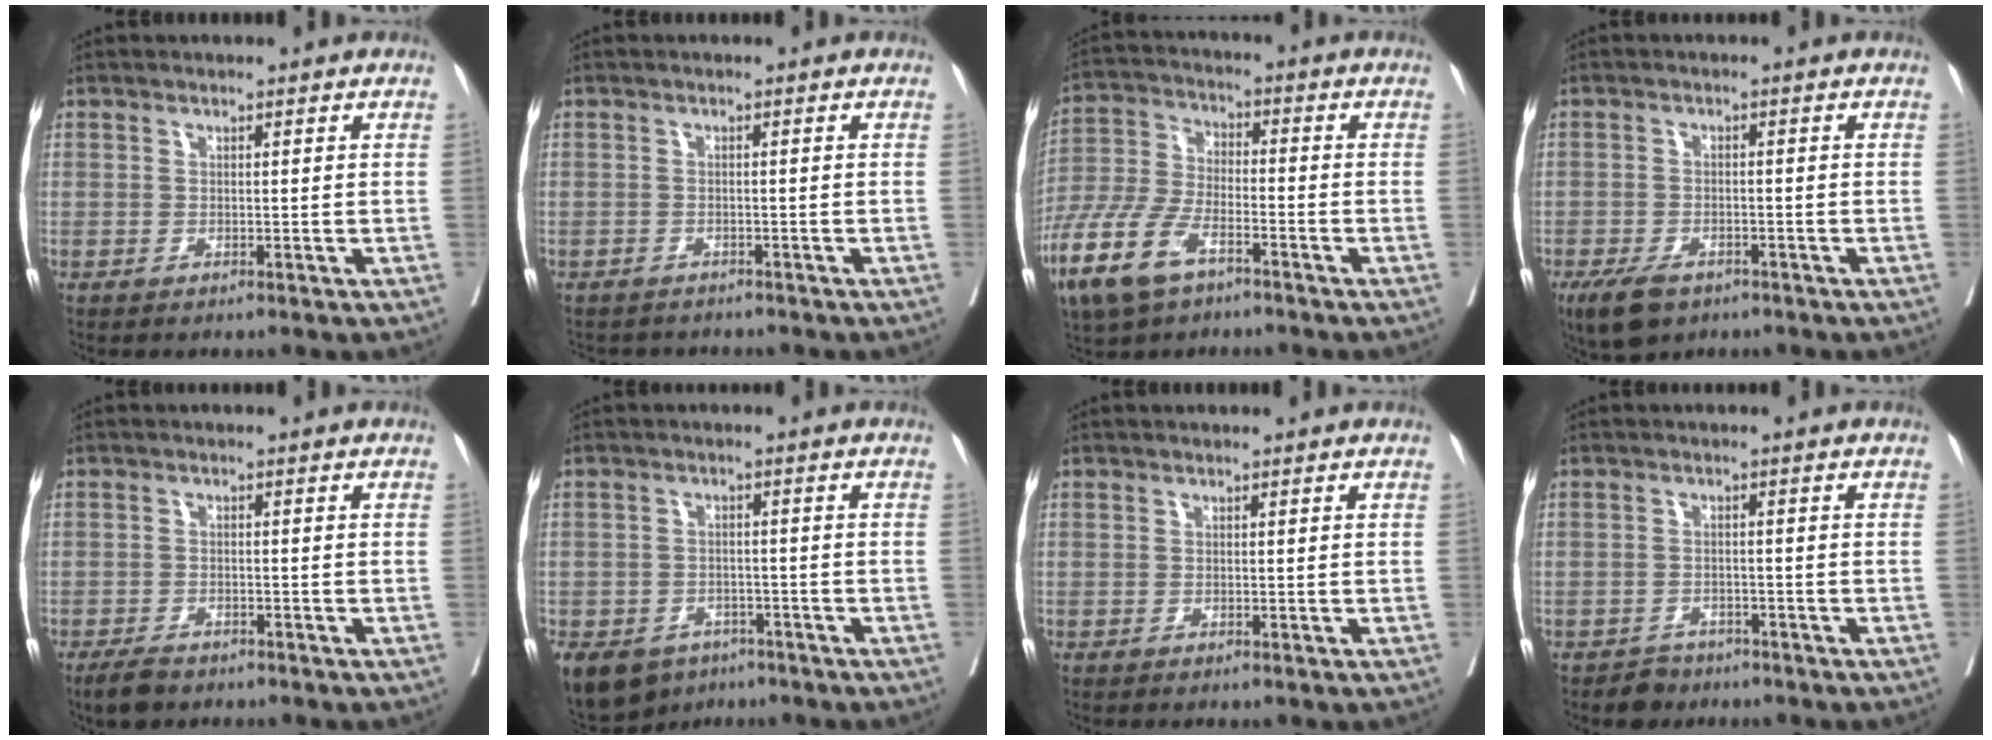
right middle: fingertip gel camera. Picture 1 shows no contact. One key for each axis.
{"total": 4.3, "fx": -4.0, "fy": 1.5, "fz": 0.5, "tx": -0.005, "ty": -0.002, "tz": -0.055}
{"total": 12.1, "fx": -7.0, "fy": 5.1, "fz": 8.5, "tx": -0.200, "ty": -0.015, "tz": -0.136}
{"total": 5.6, "fx": -3.8, "fy": 2.8, "fz": 3.1, "tx": -0.060, "ty": -0.007, "tz": -0.060}
{"total": 3.4, "fx": -2.8, "fy": 1.4, "fz": 1.5, "tx": -0.028, "ty": -0.003, "tz": -0.046}
{"total": 11.3, "fx": -6.8, "fy": 8.1, "fz": 4.0, "tx": -0.101, "ty": -0.011, "tz": -0.094}
{"total": 0.0}
{"total": 2.5, "fx": -1.9, "fy": 1.6, "fz": -0.1, "tx": -0.005, "ty": 0.006, "tz": -0.030}